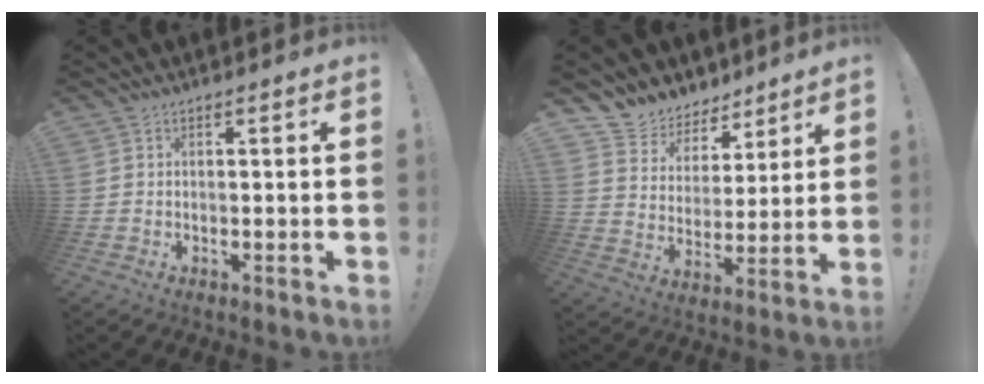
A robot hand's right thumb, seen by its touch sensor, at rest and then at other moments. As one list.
[{"total": 8.2, "force": [6.0, 5.6, 0.3], "torque": [-0.011, -0.056, 0.119]}]